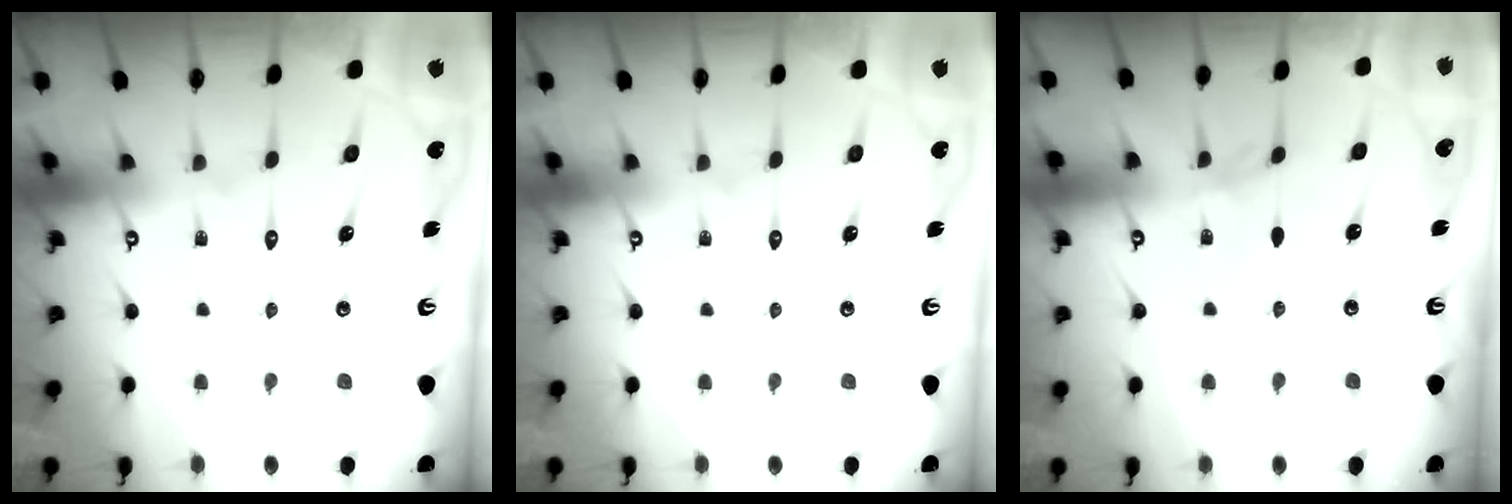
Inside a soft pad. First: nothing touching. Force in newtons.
{"total": 0.0}
{"total": 2.4, "press": 2.3, "slide": 0.4}